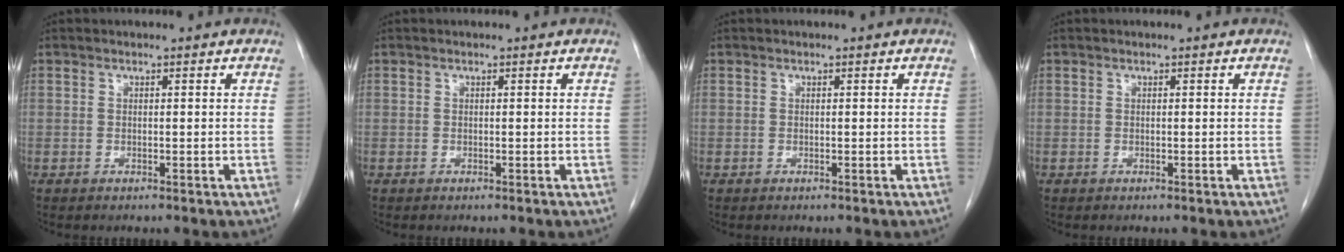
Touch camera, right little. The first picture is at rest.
{"total": 0.0}
{"total": 0.0}
{"total": 0.0}